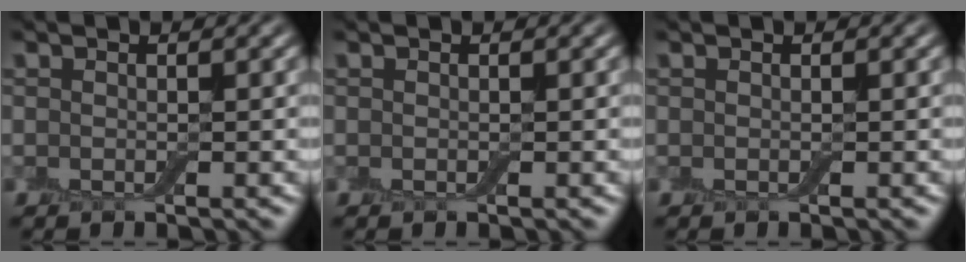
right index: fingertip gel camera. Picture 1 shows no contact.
{"total": 0.0}
{"total": 0.0}